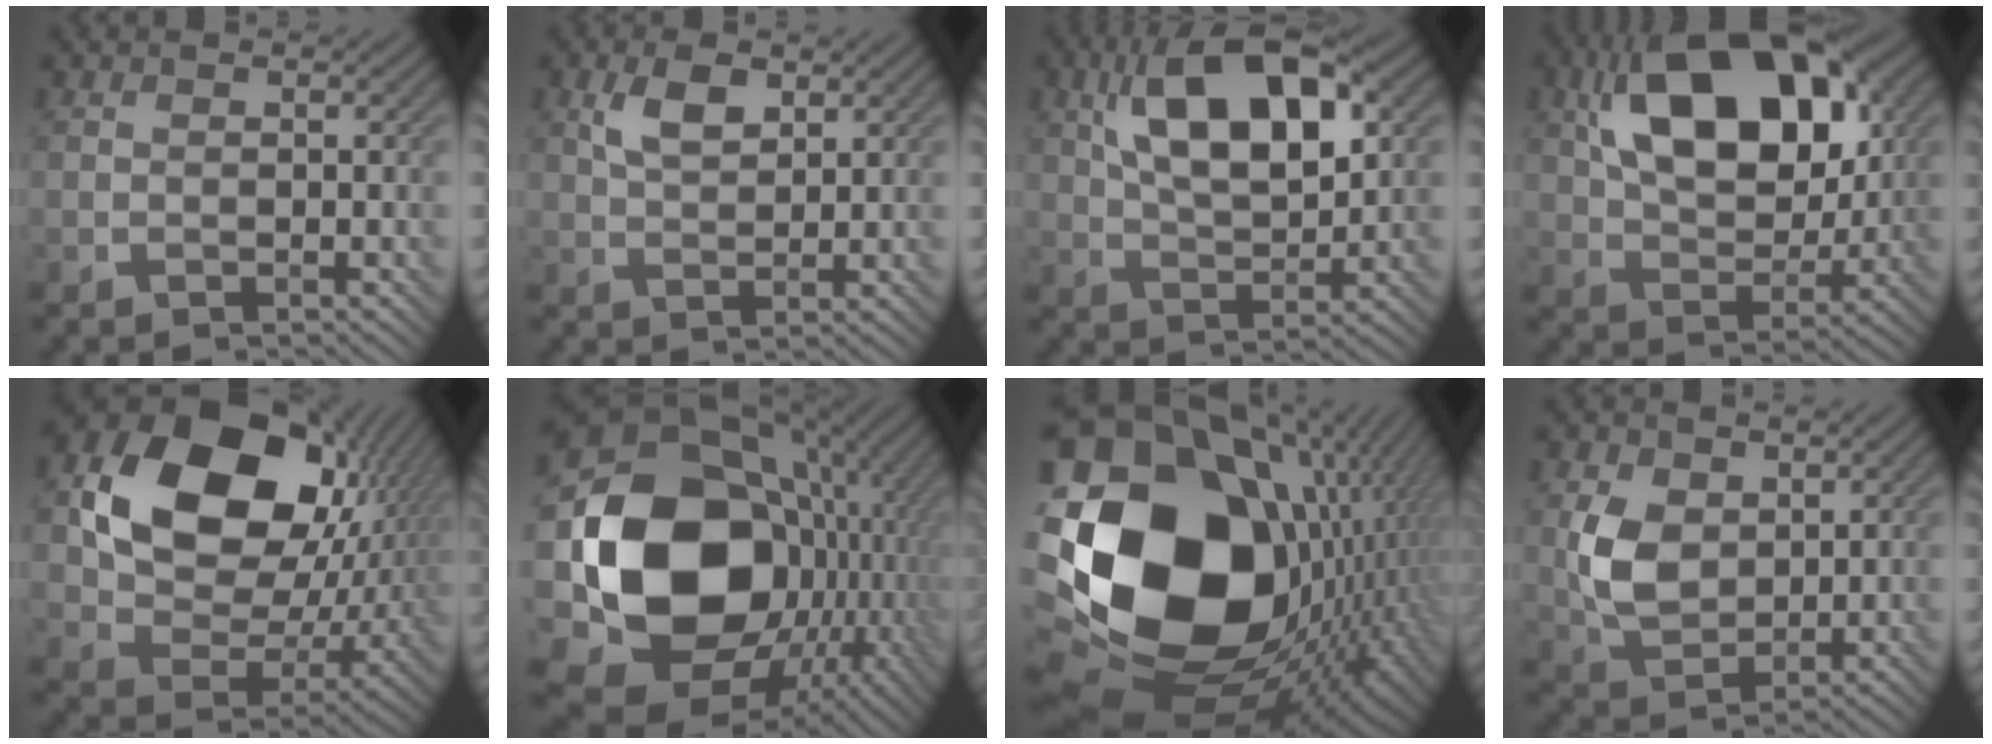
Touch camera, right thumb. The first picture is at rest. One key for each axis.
{"total": 4.2, "fx": 2.0, "fy": 2.0, "fz": 3.0, "tx": -0.067, "ty": 0.003, "tz": 0.041}
{"total": 13.8, "fx": 4.7, "fy": 6.8, "fz": 11.1, "tx": -0.209, "ty": 0.014, "tz": 0.082}
{"total": 16.5, "fx": 5.2, "fy": 9.9, "fz": 12.1, "tx": -0.222, "ty": 0.022, "tz": 0.086}
{"total": 17.4, "fx": 4.5, "fy": 13.0, "fz": 10.7, "tx": -0.204, "ty": -0.013, "tz": 0.100}
{"total": 20.6, "fx": -1.3, "fy": 16.7, "fz": 12.0, "tx": -0.266, "ty": -0.041, "tz": 0.000}
{"total": 23.4, "fx": 0.0, "fy": 16.9, "fz": 16.2, "tx": -0.352, "ty": -0.062, "tz": 0.035}
{"total": 6.8, "fx": 1.5, "fy": 4.8, "fz": 4.6, "tx": -0.103, "ty": -0.002, "tz": 0.037}